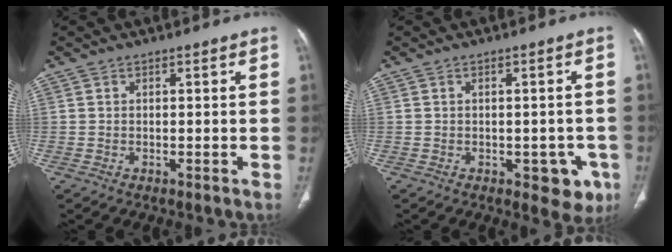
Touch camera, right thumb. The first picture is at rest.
{"total": 5.8, "force": [-2.4, 3.2, 4.1], "torque": [-0.015, 0.002, -0.024]}